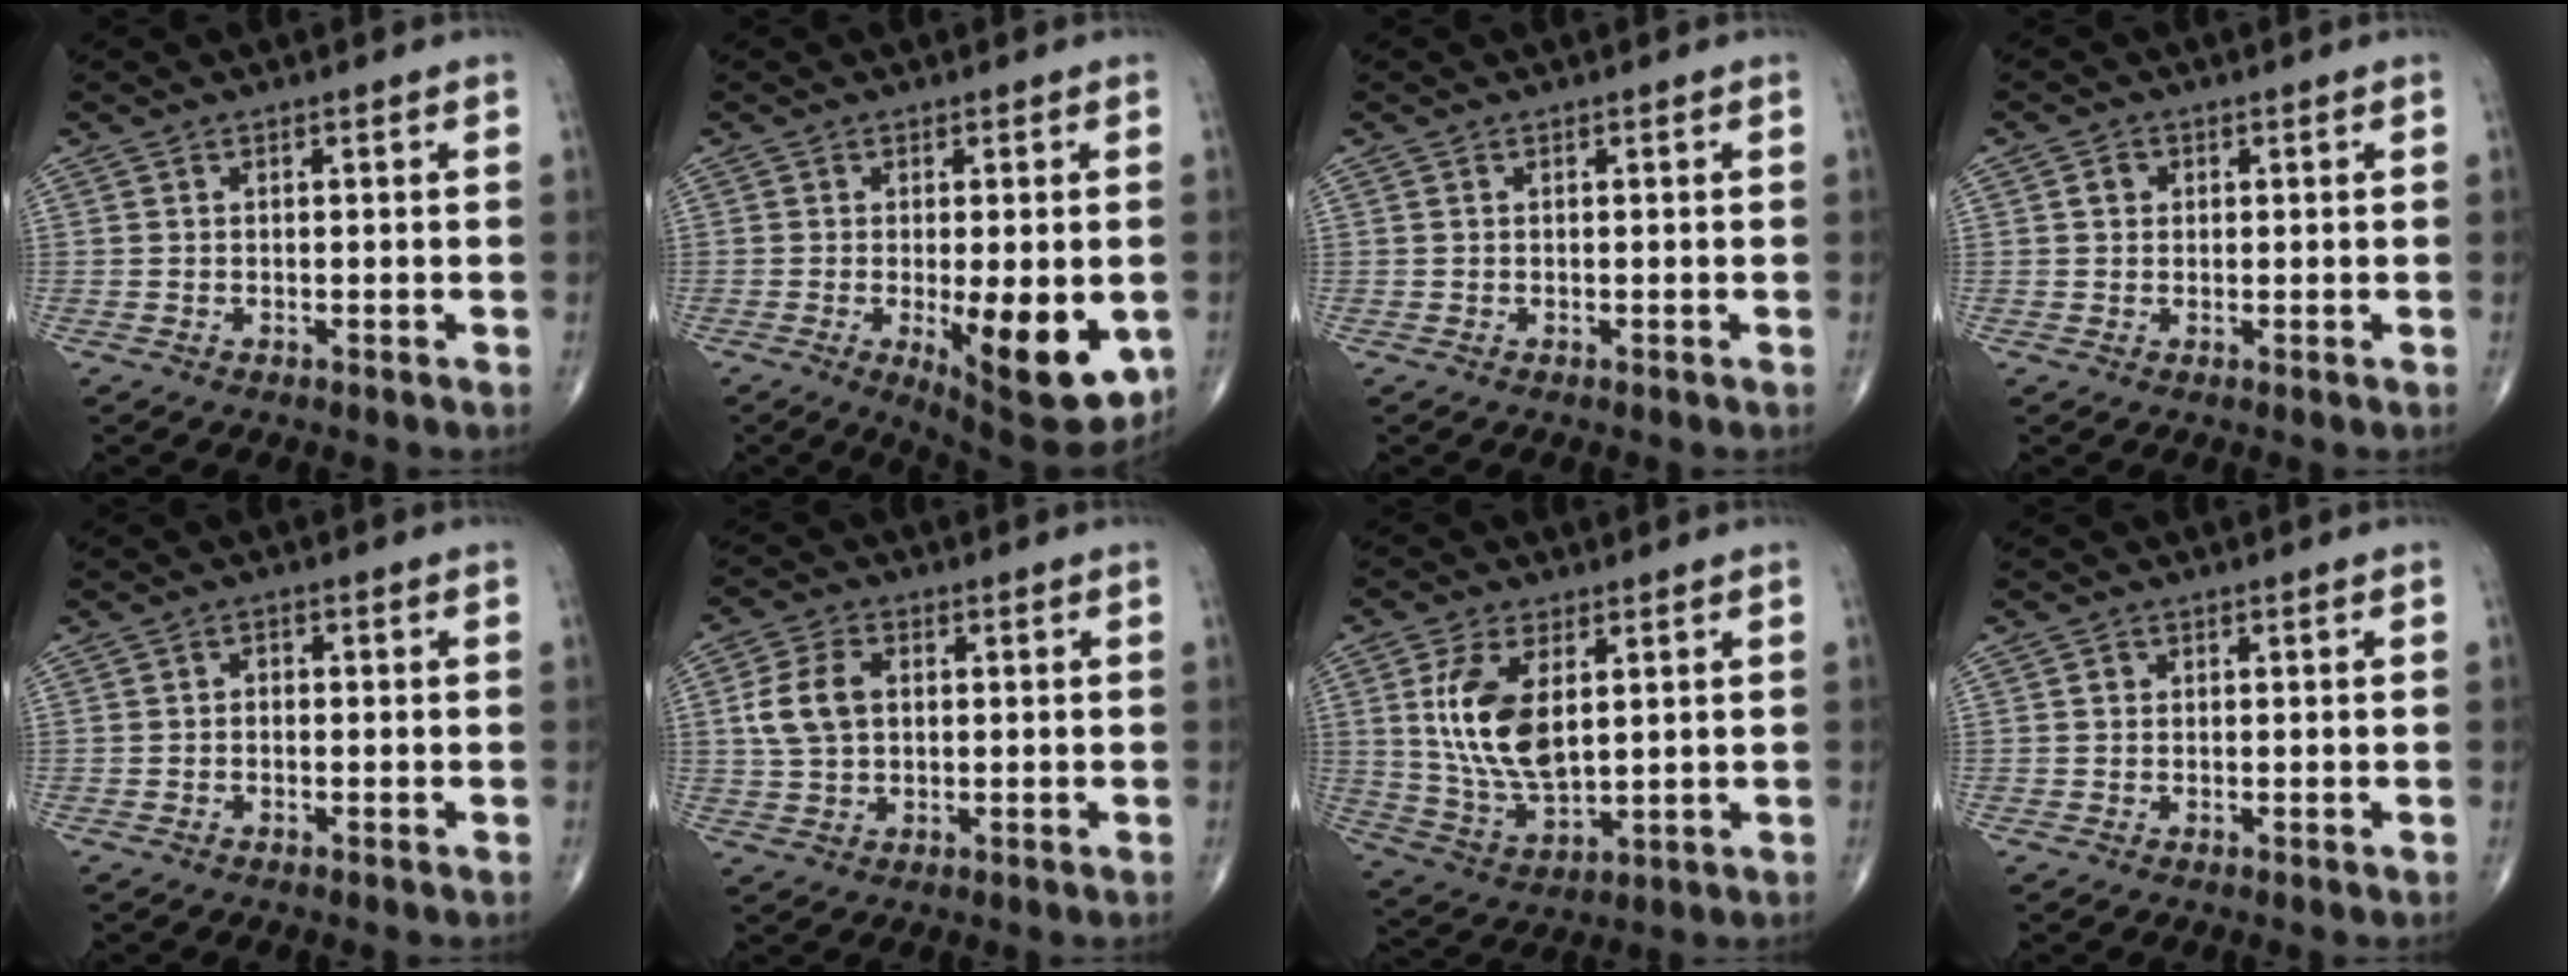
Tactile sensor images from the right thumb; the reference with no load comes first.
{"total": 15.0, "force": [-3.3, 5.0, 13.7], "torque": [-0.172, -0.026, -0.030]}
{"total": 0.0}
{"total": 2.0, "force": [0.5, 1.7, 0.8], "torque": [-0.006, 0.001, 0.005]}
{"total": 1.2, "force": [-0.2, 1.0, 0.7], "torque": [-0.002, 0.005, -0.009]}
{"total": 7.6, "force": [1.1, 5.3, 5.4], "torque": [-0.104, 0.008, 0.021]}
{"total": 13.3, "force": [3.2, 6.9, 10.9], "torque": [-0.210, -0.019, 0.072]}
{"total": 0.9, "force": [0.1, 0.8, 0.3], "torque": [-0.001, 0.002, 0.001]}